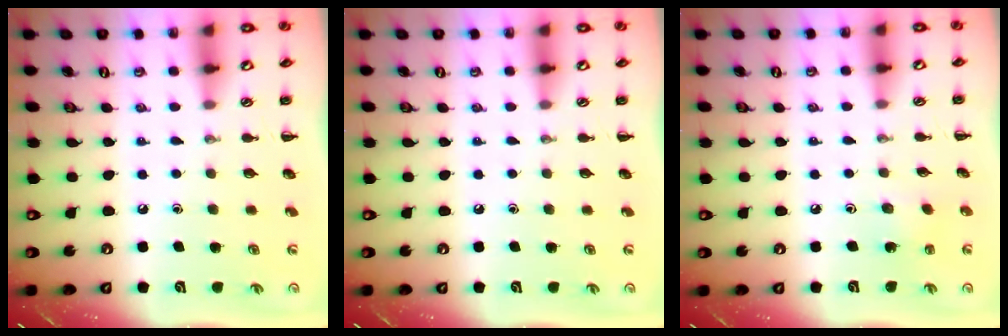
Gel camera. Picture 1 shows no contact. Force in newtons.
{"total": 0.0}
{"total": 2.7, "press": 2.6, "slide": 0.8}